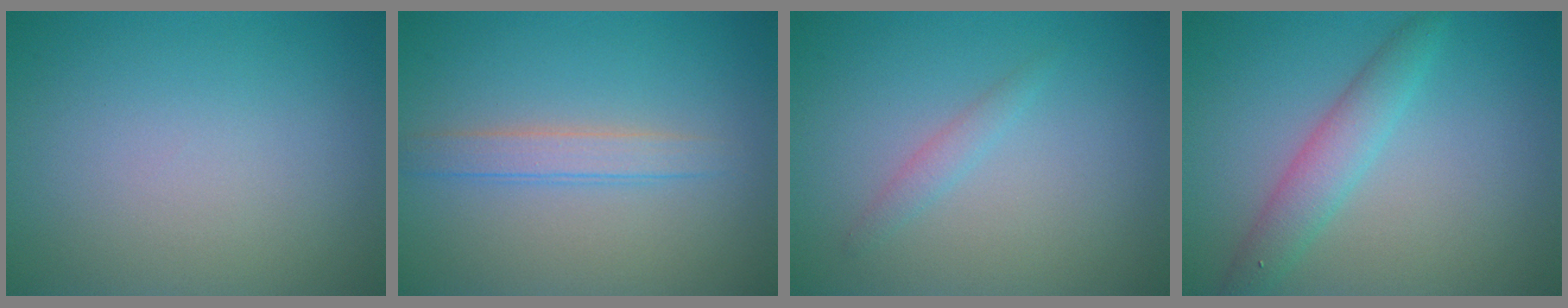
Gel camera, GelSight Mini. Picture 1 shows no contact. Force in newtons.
{"total": 2.1, "press": 2.1, "slide": 0.1}
{"total": 1.1, "press": 1.1, "slide": 0.1}
{"total": 3.0, "press": 3.0, "slide": 0.1}